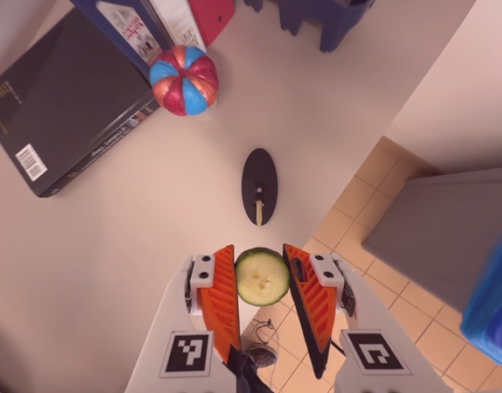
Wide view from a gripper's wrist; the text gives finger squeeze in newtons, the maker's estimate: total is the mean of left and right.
{"total": 8.1, "left": 7.9, "right": 8.3}